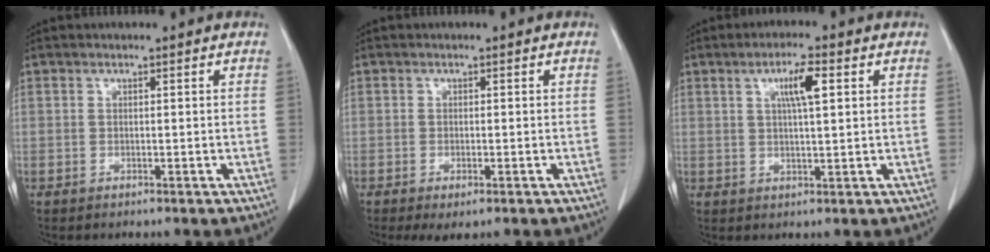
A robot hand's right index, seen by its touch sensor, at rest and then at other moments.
{"total": 2.5, "force": [-1.4, 0.8, 1.9], "torque": [-0.028, -0.005, -0.016]}
{"total": 5.2, "force": [1.9, 0.6, 4.8], "torque": [-0.087, 0.003, 0.032]}